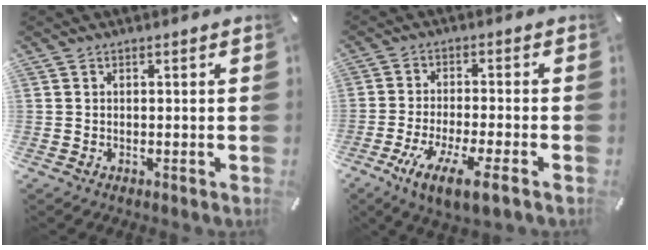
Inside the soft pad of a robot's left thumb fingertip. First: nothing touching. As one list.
[{"total": 9.8, "force": [-5.1, 1.7, 8.2], "torque": [-0.163, 0.002, -0.091]}]